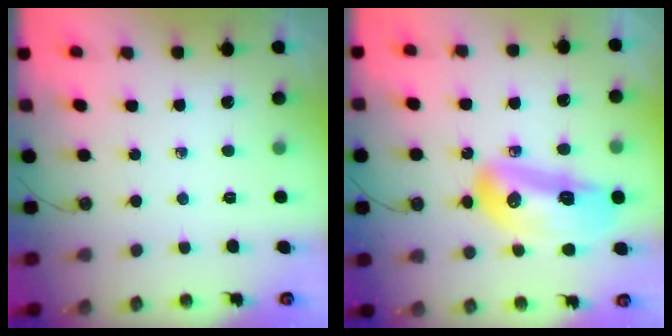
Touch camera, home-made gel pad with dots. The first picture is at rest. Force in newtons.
{"total": 17.0, "press": 16.8, "slide": 2.1}